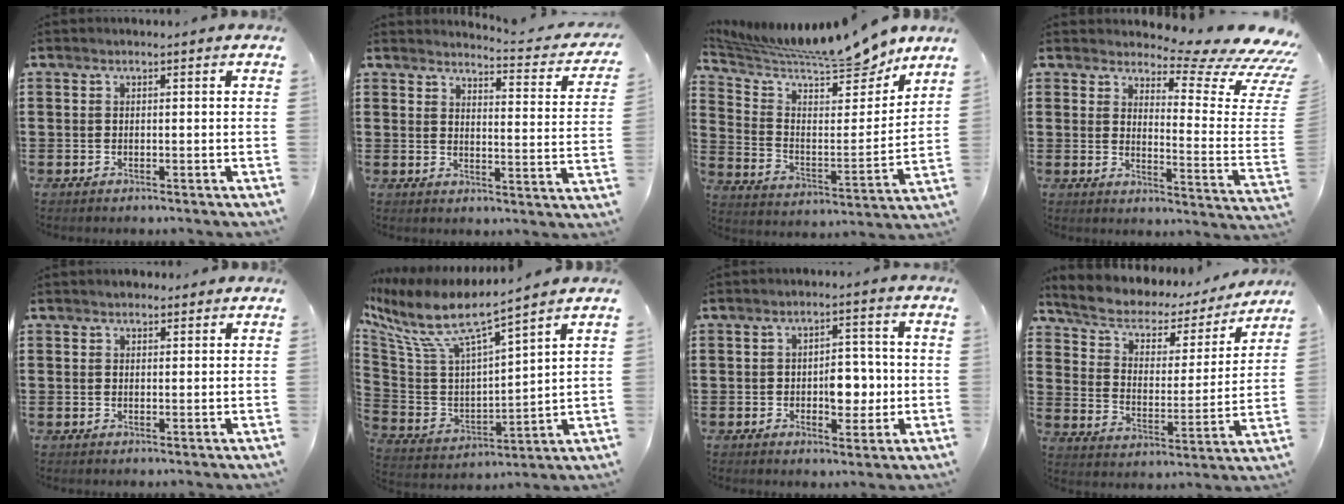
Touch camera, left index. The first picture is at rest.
{"total": 3.2, "force": [3.0, -0.1, 1.1], "torque": [-0.023, -0.031, 0.043]}
{"total": 11.6, "force": [10.8, 1.3, 4.2], "torque": [-0.102, -0.083, 0.182]}
{"total": 7.6, "force": [6.5, 1.3, 3.8], "torque": [-0.070, -0.056, 0.107]}
{"total": 1.4, "force": [1.3, 0.6, 0.1], "torque": [-0.005, 0.005, 0.025]}
{"total": 9.2, "force": [6.5, 2.0, 6.1], "torque": [-0.142, -0.041, 0.110]}
{"total": 5.7, "force": [-0.7, 3.3, 4.6], "torque": [-0.062, -0.002, -0.020]}
{"total": 4.8, "force": [3.3, 2.7, 2.2], "torque": [-0.065, -0.019, 0.049]}